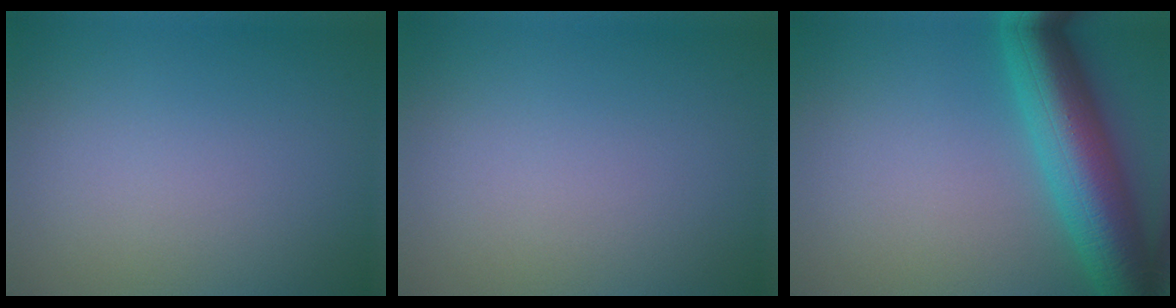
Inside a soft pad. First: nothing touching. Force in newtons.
{"total": 0.0}
{"total": 9.3, "press": 9.3, "slide": 0.2}